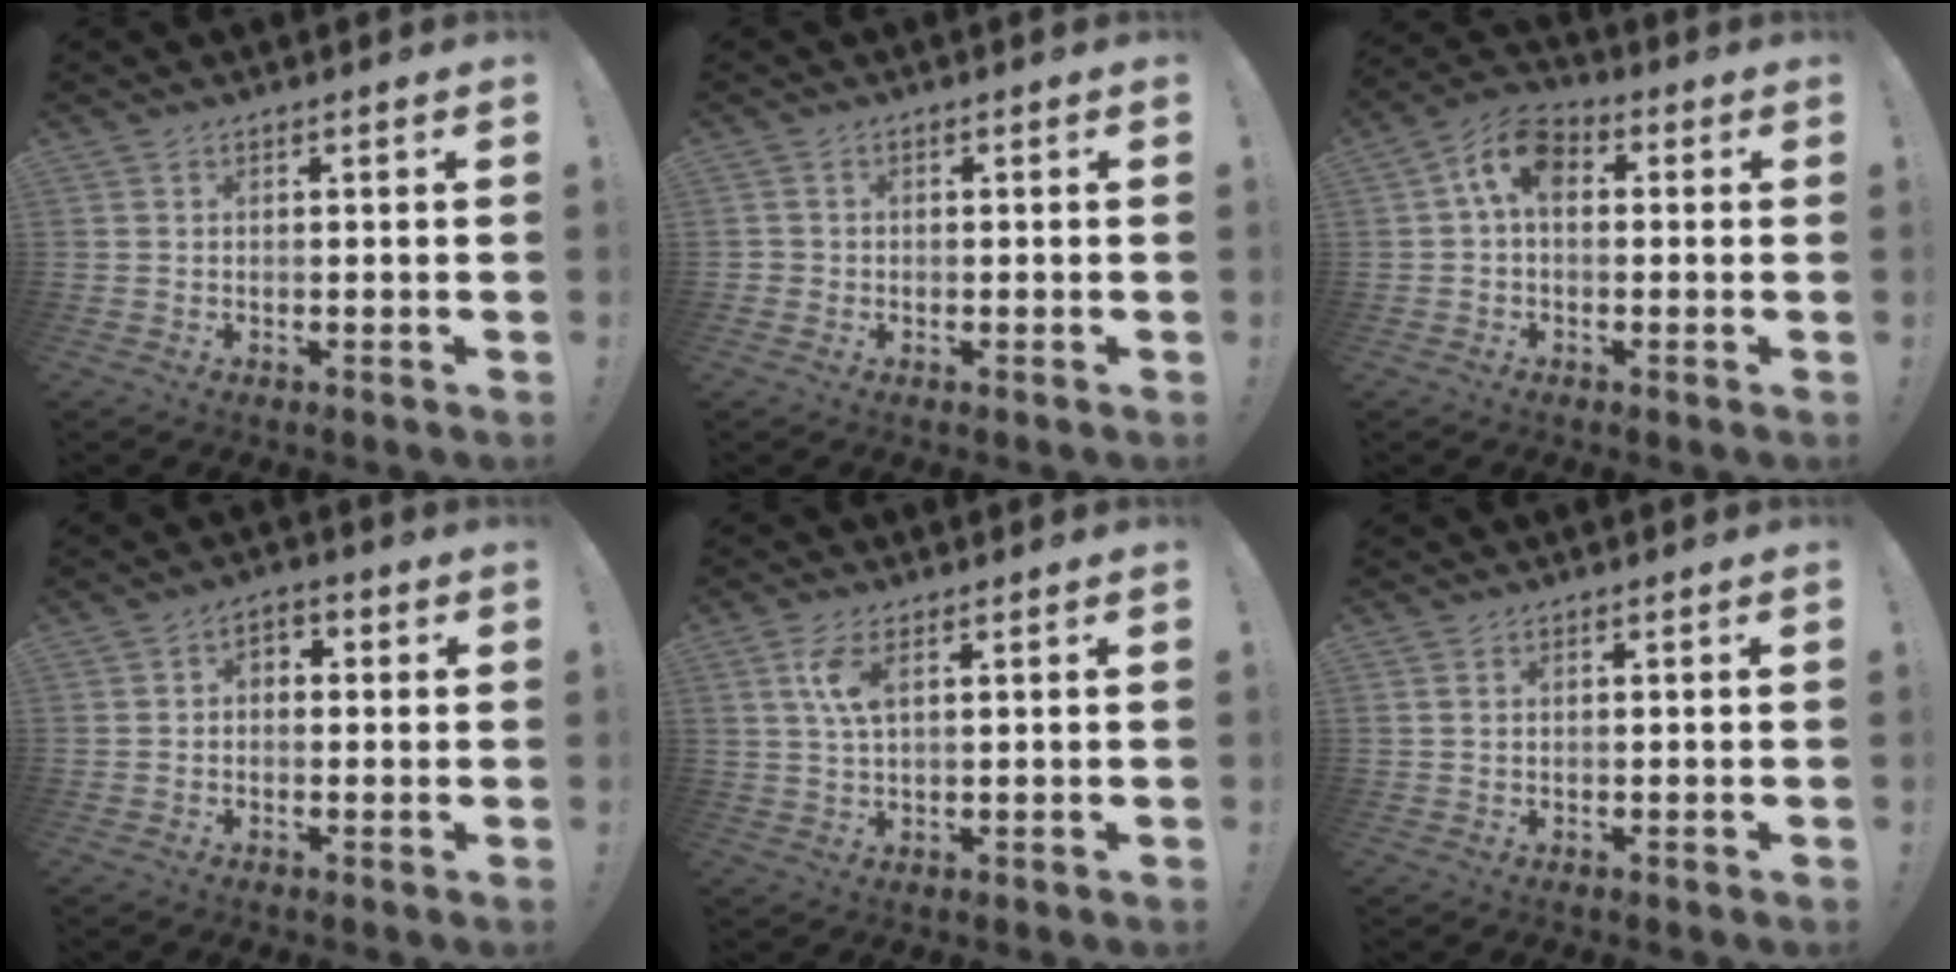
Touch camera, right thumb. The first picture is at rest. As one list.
[{"total": 1.4, "force": [-0.3, 1.3, 0.4], "torque": [-0.014, 0.007, -0.003]}, {"total": 8.6, "force": [1.9, 5.3, 6.5], "torque": [-0.125, 0.009, 0.039]}, {"total": 3.3, "force": [-1.1, 2.6, 1.9], "torque": [-0.025, 0.011, -0.020]}, {"total": 5.9, "force": [2.1, 2.4, 5.0], "torque": [-0.109, 0.001, 0.035]}, {"total": 0.7, "force": [0.4, 0.4, 0.5], "torque": [-0.018, 0.005, 0.009]}]